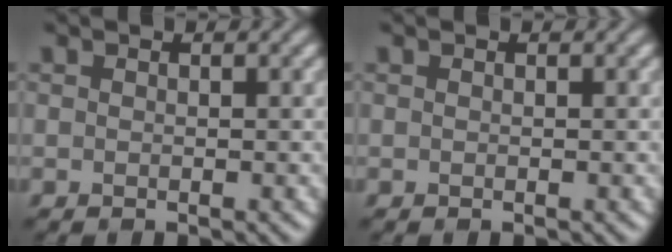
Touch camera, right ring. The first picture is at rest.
{"total": 0.0}